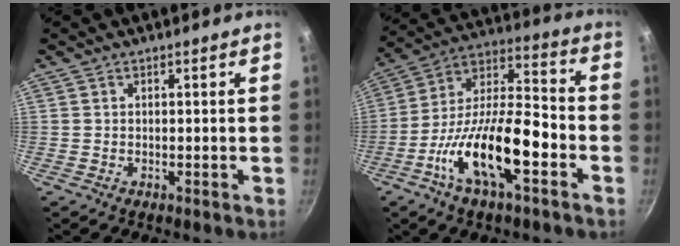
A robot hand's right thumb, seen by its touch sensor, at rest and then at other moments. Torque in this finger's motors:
{"motor_torque": [2.43, 2.36, 1.53, -1.24, 0.21]}